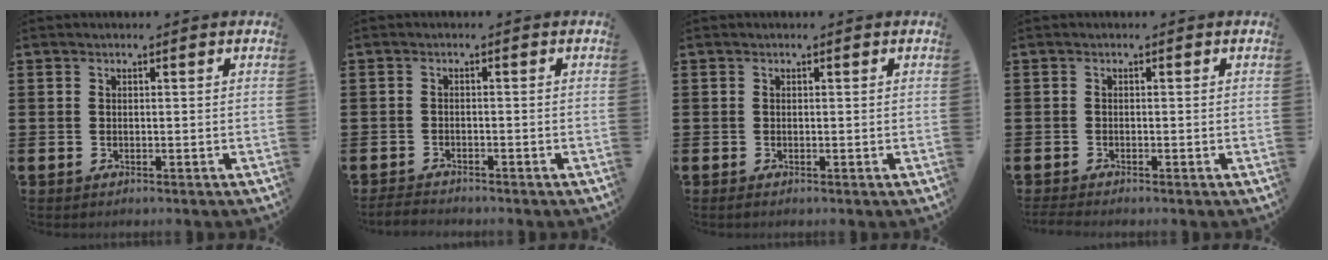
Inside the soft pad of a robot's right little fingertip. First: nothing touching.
{"total": 1.4, "force": [-1.4, 0.1, 0.1], "torque": [-0.005, 0.003, -0.030]}
{"total": 0.0}
{"total": 0.7, "force": [-0.6, 0.0, 0.3], "torque": [-0.005, -0.002, -0.013]}